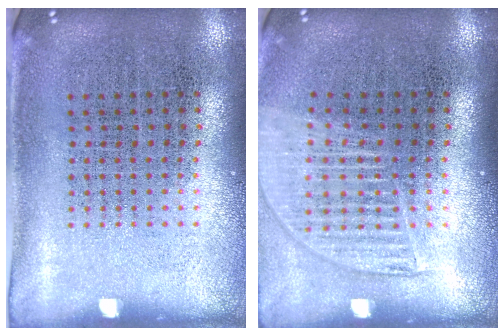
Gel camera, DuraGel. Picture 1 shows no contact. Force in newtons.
{"total": 1.4, "press": 1.3, "slide": 0.6}